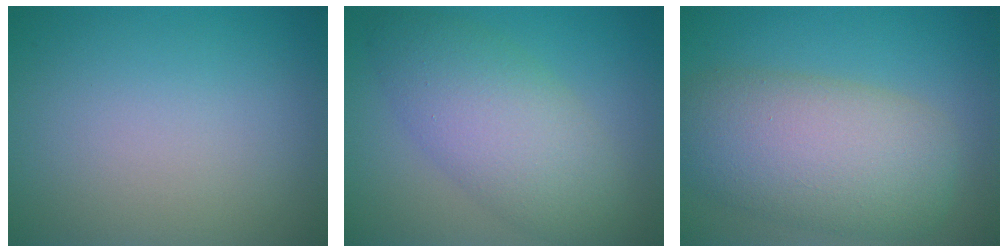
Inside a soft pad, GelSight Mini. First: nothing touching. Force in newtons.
{"total": 6.6, "press": 6.6, "slide": 0.1}
{"total": 8.9, "press": 8.8, "slide": 0.7}